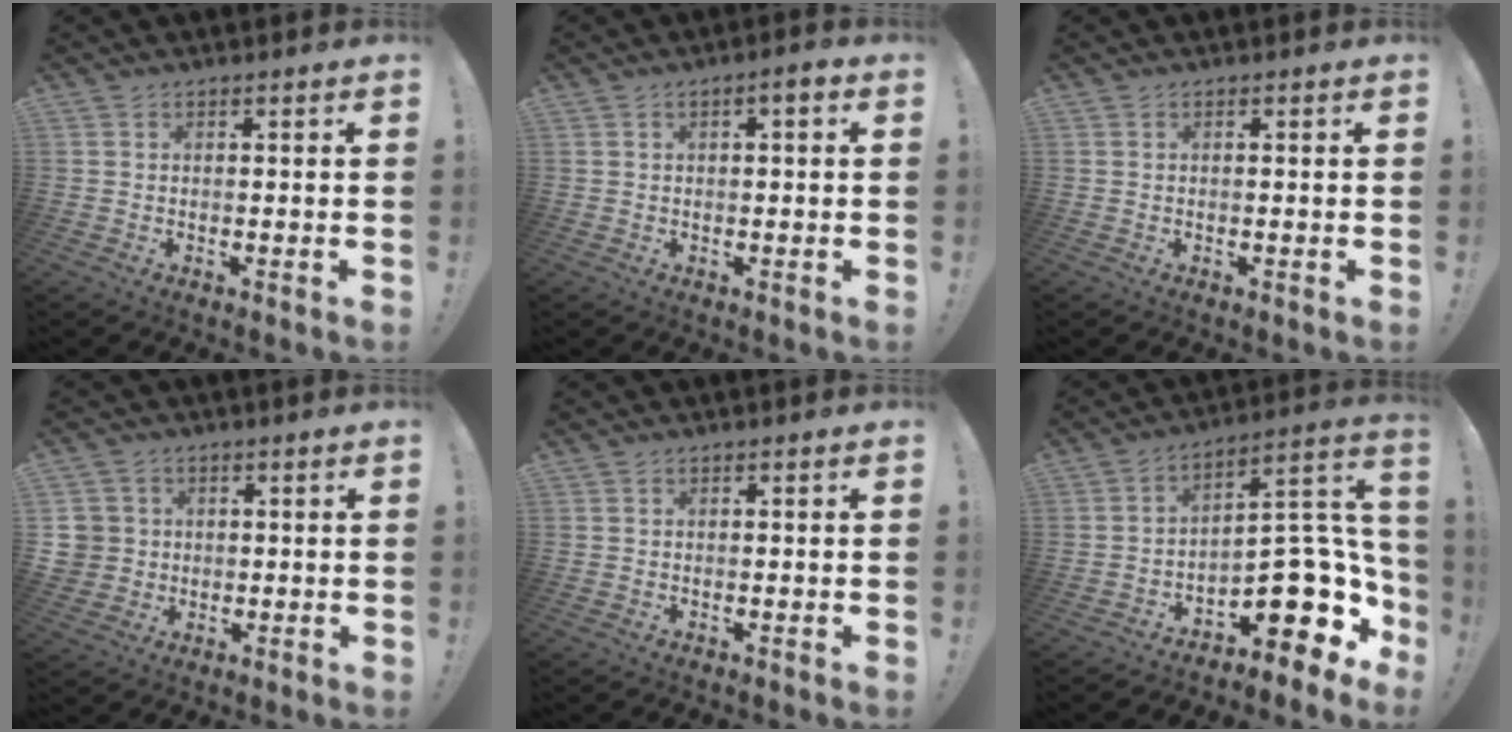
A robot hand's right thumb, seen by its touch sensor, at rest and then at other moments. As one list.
[{"total": 2.7, "force": [0.2, 0.8, 2.5], "torque": [-0.037, 0.005, -0.002]}, {"total": 0.5, "force": [0.0, -0.3, 0.4], "torque": [-0.002, -0.003, -0.002]}, {"total": 5.9, "force": [0.9, 5.8, 1.0], "torque": [-0.019, -0.003, 0.021]}, {"total": 0.0}, {"total": 16.7, "force": [-5.1, 8.6, 13.4], "torque": [-0.148, 0.016, -0.068]}]